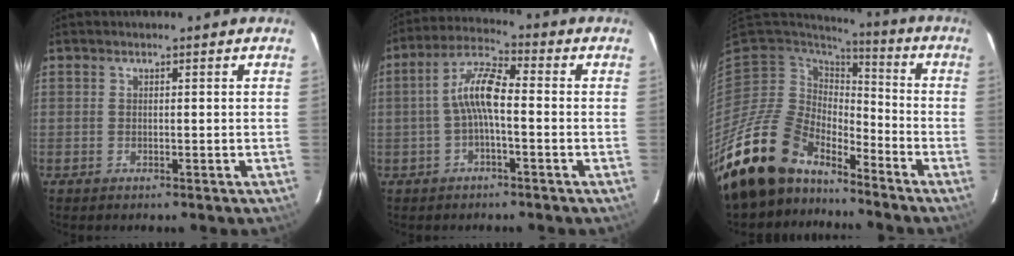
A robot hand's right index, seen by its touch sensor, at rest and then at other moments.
{"total": 7.3, "force": [-1.1, 1.8, 7.0], "torque": [-0.150, 0.020, -0.023]}
{"total": 18.3, "force": [-15.2, 8.0, 6.2], "torque": [-0.146, -0.011, -0.274]}